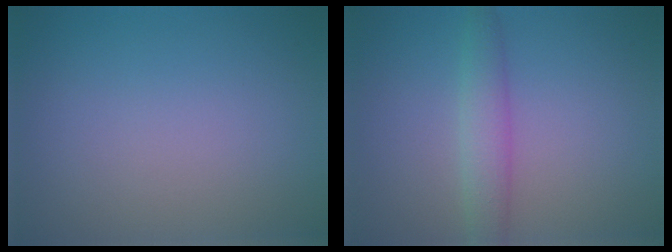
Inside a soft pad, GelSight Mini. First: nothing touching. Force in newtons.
{"total": 2.6, "press": 2.6, "slide": 0.1}